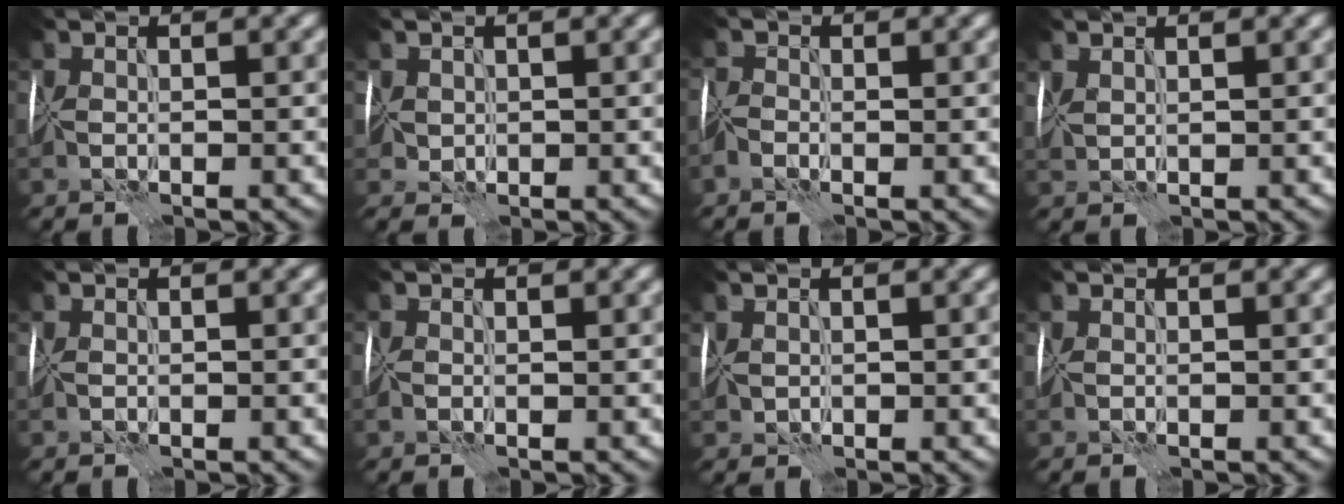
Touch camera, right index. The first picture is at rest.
{"total": 1.9, "force": [0.6, 1.7, 0.4], "torque": [-0.017, 0.000, 0.011]}
{"total": 1.2, "force": [-0.5, 0.8, 0.7], "torque": [-0.016, 0.002, -0.020]}
{"total": 1.7, "force": [1.4, 0.4, 0.9], "torque": [-0.017, 0.004, 0.023]}
{"total": 0.0}
{"total": 1.0, "force": [0.1, 0.7, 0.7], "torque": [-0.012, 0.000, 0.000]}
{"total": 0.8, "force": [0.3, 0.7, 0.1], "torque": [-0.012, 0.004, 0.008]}
{"total": 0.0}